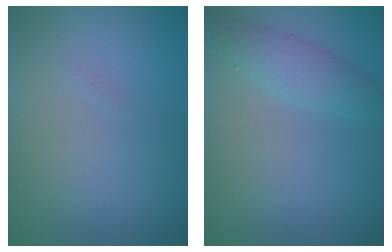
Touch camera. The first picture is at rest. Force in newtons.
{"total": 2.6, "press": 2.6, "slide": 0.1}